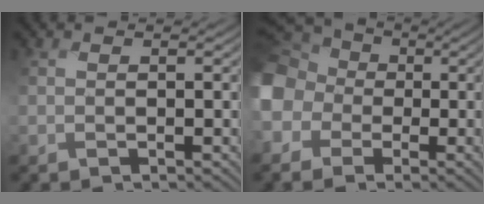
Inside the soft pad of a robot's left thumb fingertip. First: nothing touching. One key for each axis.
{"total": 14.1, "fx": -1.7, "fy": 12.7, "fz": 5.9, "tx": -0.218, "ty": 0.000, "tz": -0.080}